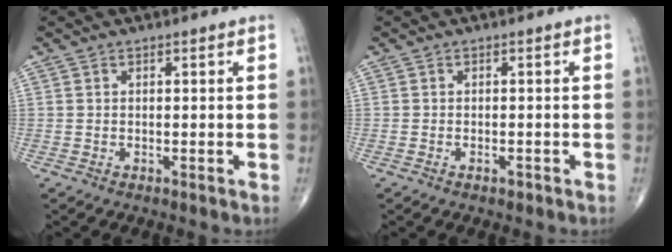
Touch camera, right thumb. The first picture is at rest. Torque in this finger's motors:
{"motor_torque": [-0.35, -0.22, -0.01, 0.39, -0.03]}